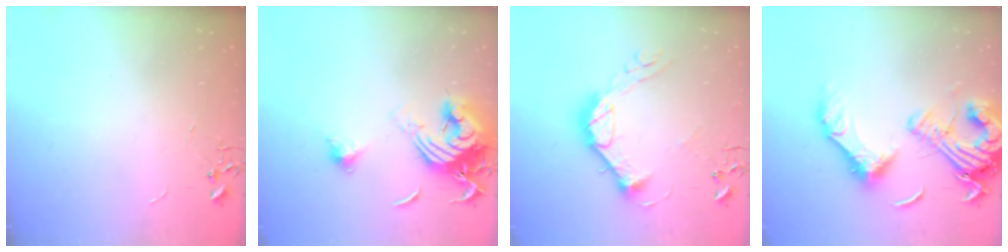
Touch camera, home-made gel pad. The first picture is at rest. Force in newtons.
{"total": 16.6, "press": 16.5, "slide": 1.6}
{"total": 14.2, "press": 14.1, "slide": 0.8}
{"total": 22.6, "press": 22.3, "slide": 3.7}